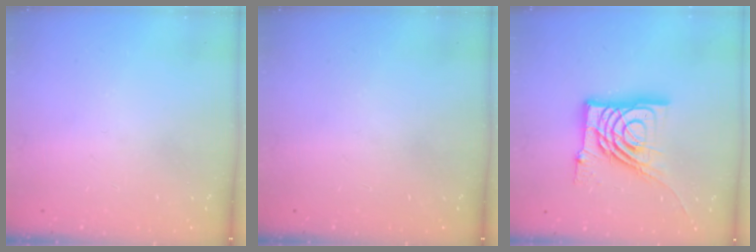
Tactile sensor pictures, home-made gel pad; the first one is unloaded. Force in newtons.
{"total": 0.0}
{"total": 18.6, "press": 18.6, "slide": 1.6}